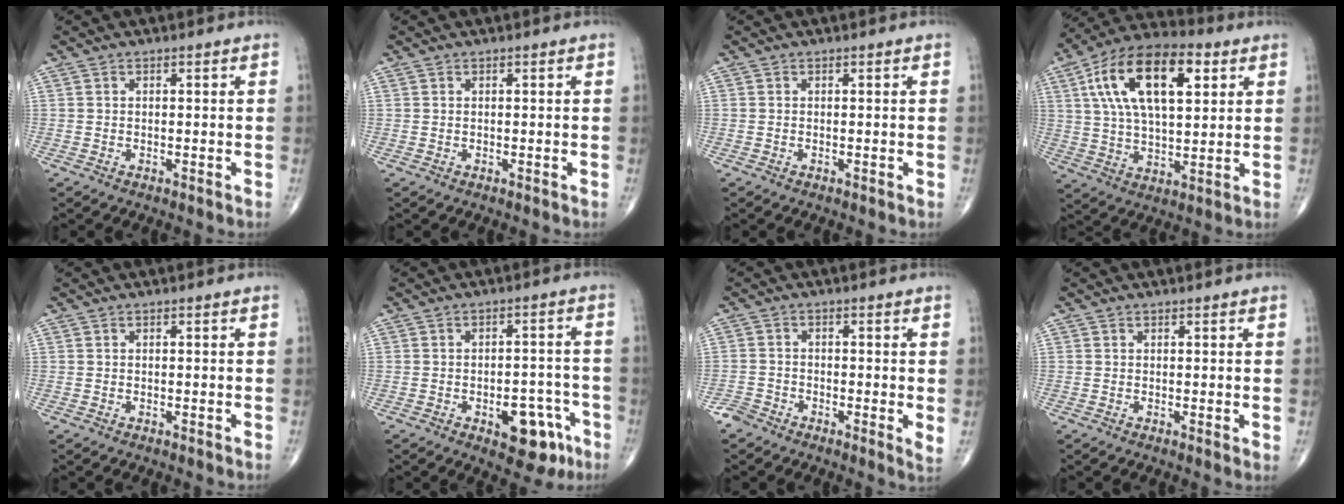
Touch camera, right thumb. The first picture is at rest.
{"total": 0.0}
{"total": 0.0}
{"total": 19.8, "force": [6.7, 9.5, 16.0], "torque": [-0.273, 0.004, 0.111]}
{"total": 0.0}
{"total": 9.9, "force": [-4.6, 5.1, 7.1], "torque": [-0.060, 0.033, -0.052]}
{"total": 3.3, "force": [-1.6, 1.6, 2.4], "torque": [-0.033, -0.002, -0.043]}
{"total": 0.8, "force": [0.5, 0.1, 0.7], "torque": [-0.010, -0.004, 0.004]}